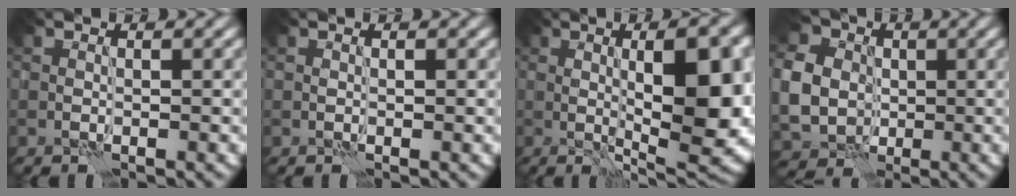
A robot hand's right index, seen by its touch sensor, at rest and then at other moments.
{"total": 0.0}
{"total": 12.7, "force": [0.3, 3.8, 12.1], "torque": [-0.161, 0.002, 0.010]}
{"total": 7.9, "force": [0.1, 6.8, 3.9], "torque": [-0.091, 0.005, -0.011]}